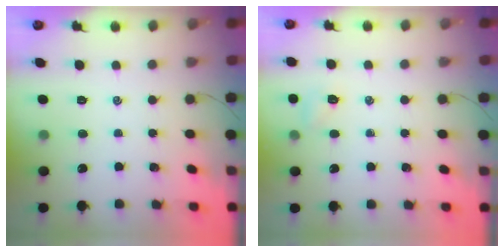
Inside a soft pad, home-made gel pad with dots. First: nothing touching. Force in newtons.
{"total": 4.7, "press": 4.5, "slide": 1.4}